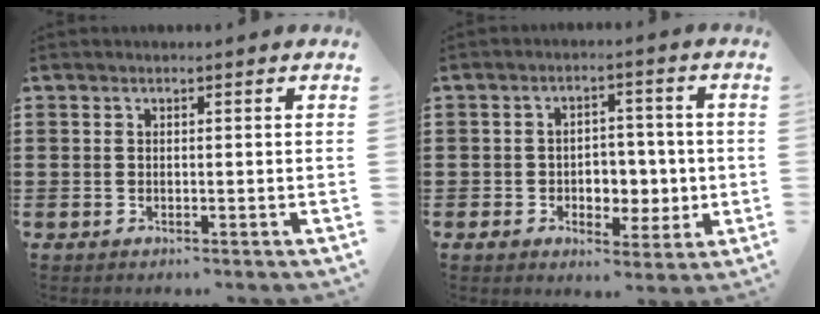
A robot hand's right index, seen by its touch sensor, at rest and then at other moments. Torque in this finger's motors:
{"motor_torque": [-0.07, -0.03, 0.14, 0.06]}